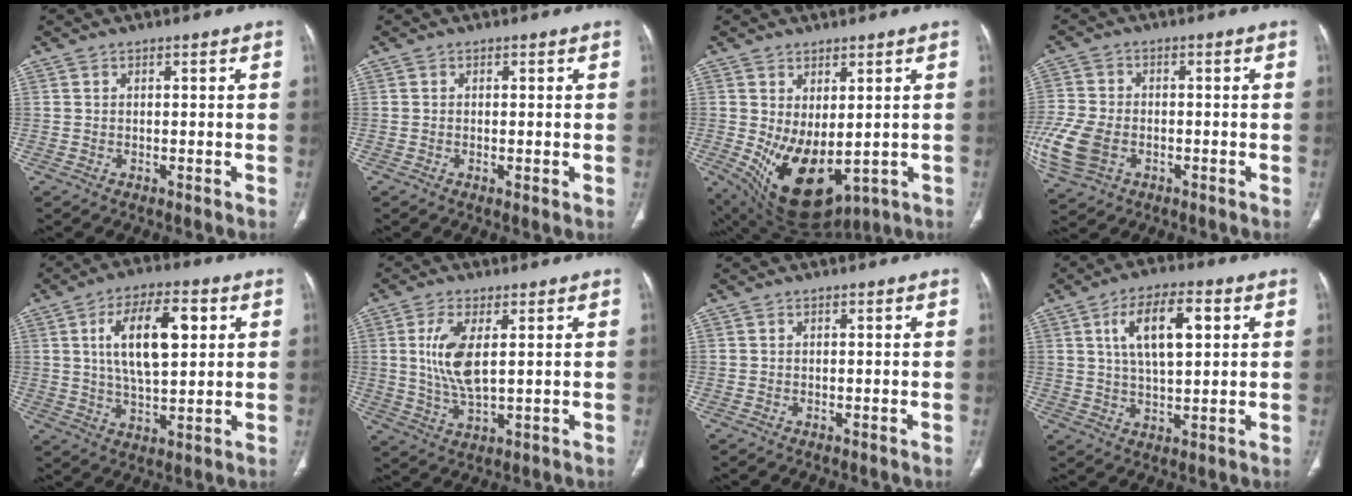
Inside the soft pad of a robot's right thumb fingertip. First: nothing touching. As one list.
[{"total": 1.0, "force": [-0.2, 0.2, 1.0], "torque": [-0.025, -0.005, -0.004]}, {"total": 13.7, "force": [-1.6, 7.3, 11.5], "torque": [-0.183, -0.018, 0.009]}, {"total": 11.9, "force": [-3.6, 8.2, 7.8], "torque": [-0.199, -0.002, -0.066]}, {"total": 13.8, "force": [3.6, 6.2, 11.8], "torque": [-0.190, -0.002, 0.063]}, {"total": 8.6, "force": [1.7, 3.2, 7.8], "torque": [-0.172, -0.016, 0.038]}, {"total": 0.0}, {"total": 11.1, "force": [3.4, 4.8, 9.4], "torque": [-0.152, -0.002, 0.058]}]